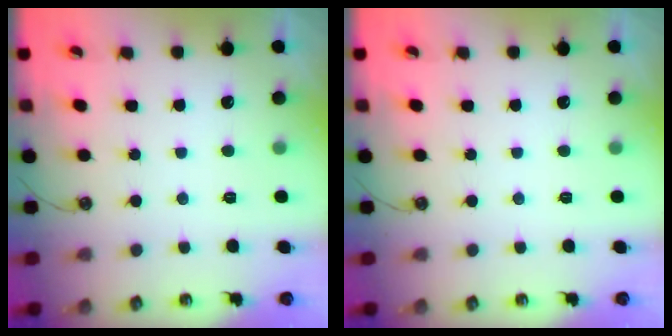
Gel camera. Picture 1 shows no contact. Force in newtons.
{"total": 0.0}